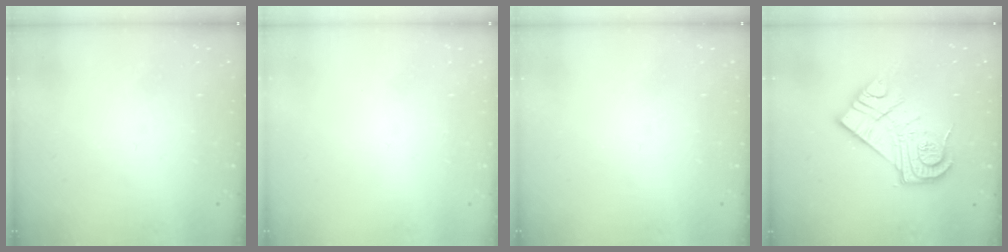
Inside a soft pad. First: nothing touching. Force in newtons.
{"total": 1.7, "press": 1.7, "slide": 0.1}
{"total": 0.0}
{"total": 16.8, "press": 16.7, "slide": 1.2}